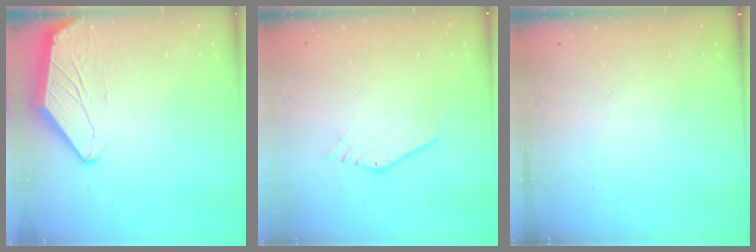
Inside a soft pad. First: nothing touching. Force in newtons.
{"total": 1.1, "press": 1.0, "slide": 0.4}
{"total": 0.0}